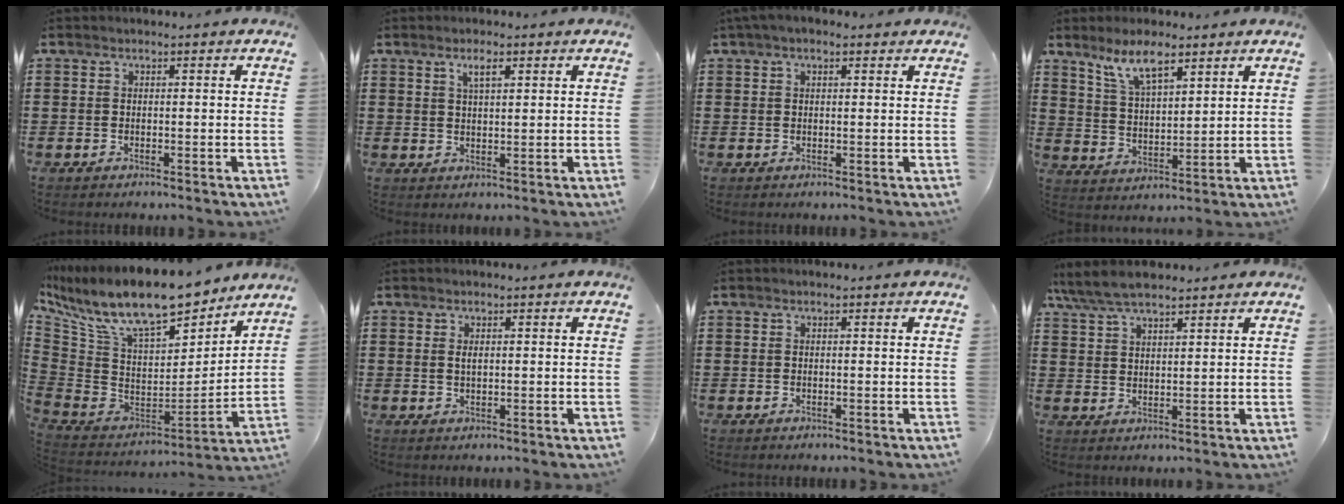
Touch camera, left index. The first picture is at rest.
{"total": 2.6, "force": [1.5, 0.7, 2.0], "torque": [-0.042, 0.004, 0.026]}
{"total": 1.7, "force": [0.9, 0.8, 1.2], "torque": [-0.026, 0.007, 0.015]}
{"total": 7.8, "force": [5.8, 2.4, 4.6], "torque": [-0.098, -0.011, 0.104]}
{"total": 13.7, "force": [10.4, 3.8, 8.1], "torque": [-0.184, -0.069, 0.182]}
{"total": 1.1, "force": [0.2, 0.5, 1.0], "torque": [-0.021, 0.003, 0.003]}
{"total": 0.0}
{"total": 5.9, "force": [4.9, 1.7, 2.8], "torque": [-0.069, -0.006, 0.092]}